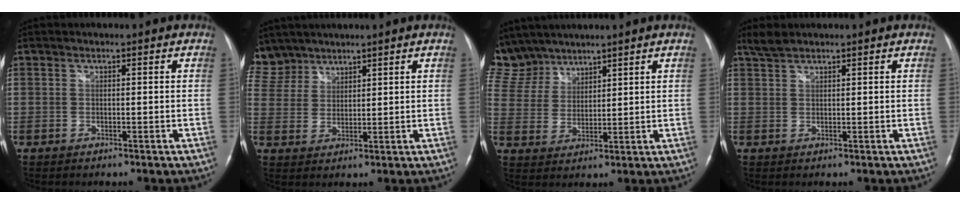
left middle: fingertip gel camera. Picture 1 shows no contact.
{"total": 8.5, "force": [7.1, 4.7, 0.4], "torque": [-0.021, 0.013, 0.150]}
{"total": 10.0, "force": [8.8, 4.8, 0.9], "torque": [-0.037, 0.018, 0.191]}
{"total": 2.3, "force": [2.1, 0.4, 0.9], "torque": [-0.023, 0.013, 0.046]}